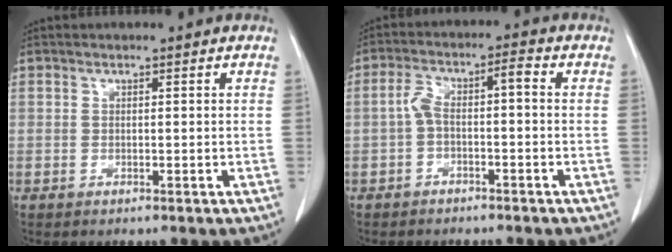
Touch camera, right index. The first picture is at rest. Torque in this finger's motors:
{"motor_torque": [0.49, -0.26, 0.27, 0.08]}